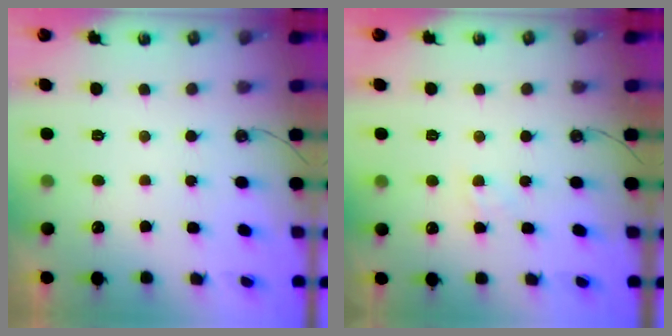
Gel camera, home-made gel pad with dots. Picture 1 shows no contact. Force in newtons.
{"total": 4.0, "press": 4.0, "slide": 0.6}